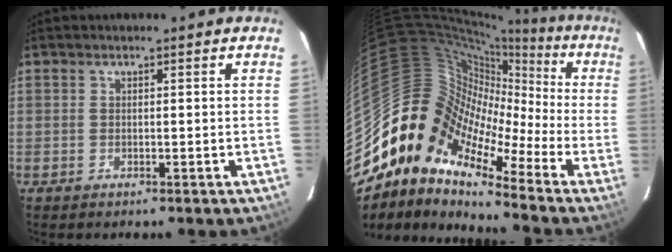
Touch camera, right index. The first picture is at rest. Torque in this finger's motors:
{"motor_torque": [0.39, -0.22, 0.17, -0.21]}